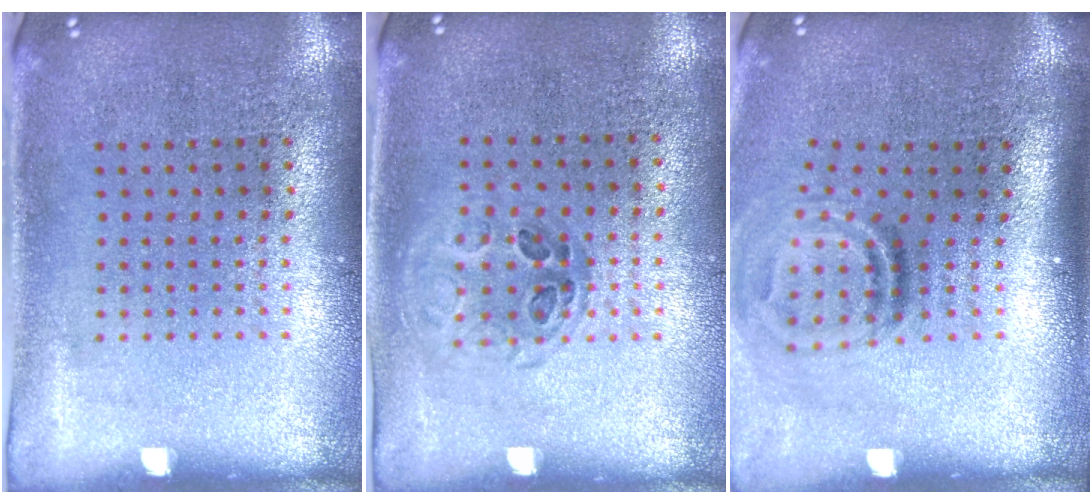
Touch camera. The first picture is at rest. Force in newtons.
{"total": 1.0, "press": 0.8, "slide": 0.6}
{"total": 1.8, "press": 1.0, "slide": 1.5}